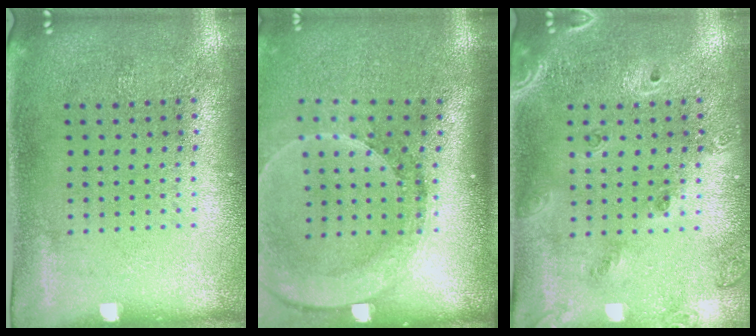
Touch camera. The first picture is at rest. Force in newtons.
{"total": 2.6, "press": 2.0, "slide": 1.7}
{"total": 1.6, "press": 1.4, "slide": 0.8}